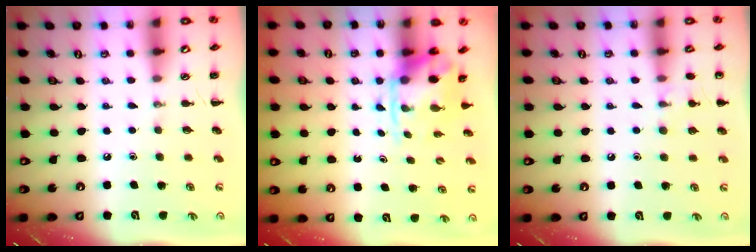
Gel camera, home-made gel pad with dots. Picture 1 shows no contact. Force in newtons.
{"total": 3.8, "press": 3.7, "slide": 0.8}
{"total": 7.4, "press": 7.0, "slide": 2.3}